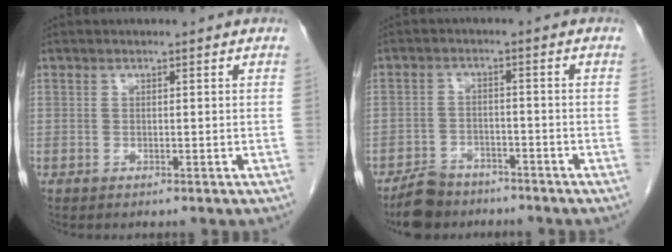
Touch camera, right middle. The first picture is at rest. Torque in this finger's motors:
{"motor_torque": [1.09, -1.05, 0.16, 0.04]}